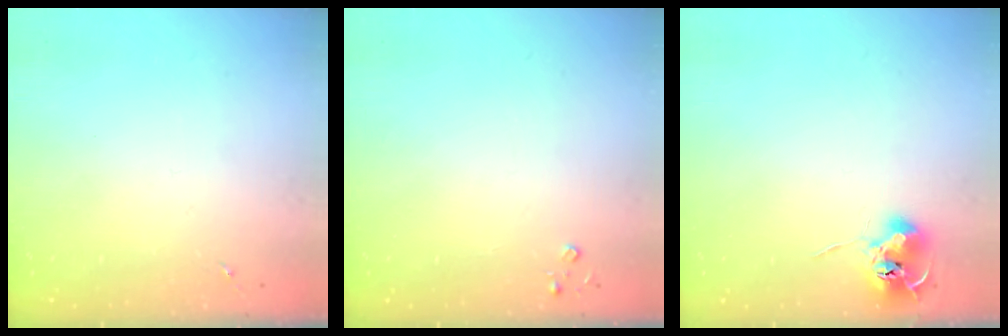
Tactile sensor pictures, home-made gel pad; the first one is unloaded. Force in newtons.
{"total": 2.6, "press": 2.6, "slide": 0.3}
{"total": 7.8, "press": 7.8, "slide": 0.8}